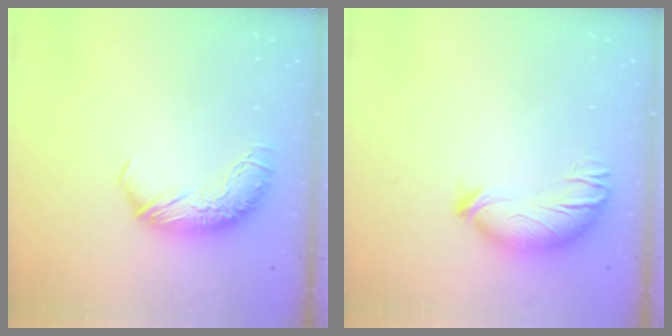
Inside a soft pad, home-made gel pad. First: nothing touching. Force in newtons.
{"total": 3.5, "press": 3.2, "slide": 1.3}